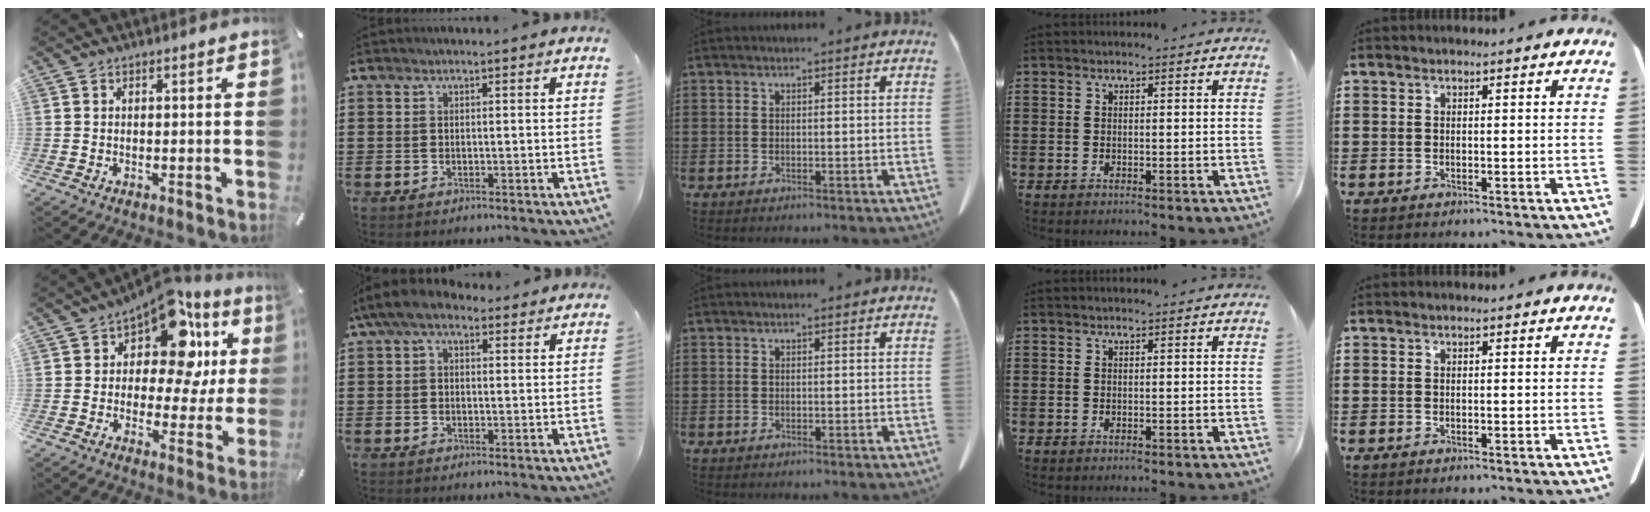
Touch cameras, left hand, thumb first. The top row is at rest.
{"thumb": {"total": 15.6, "force": [7.7, 8.6, 10.4], "torque": [-0.157, -0.056, 0.134]}, "index": {"total": 5.1, "force": [3.2, 2.2, 3.4], "torque": [-0.073, 0.004, 0.058]}}